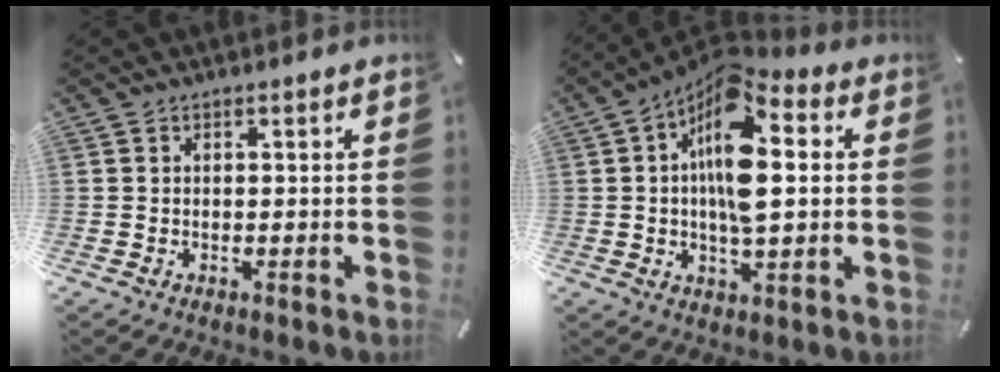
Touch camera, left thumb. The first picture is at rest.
{"total": 14.5, "force": [3.0, 6.6, 12.6], "torque": [-0.234, -0.020, 0.049]}